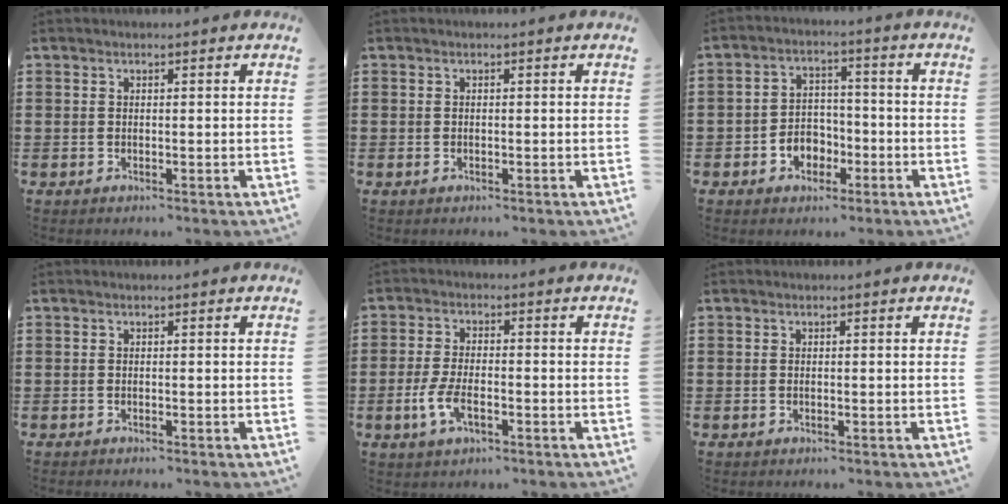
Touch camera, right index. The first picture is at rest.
{"total": 0.0}
{"total": 4.6, "force": [-2.2, 3.6, 1.8], "torque": [-0.030, 0.007, -0.045]}
{"total": 0.0}
{"total": 4.7, "force": [-1.7, 2.1, 3.8], "torque": [-0.085, -0.001, -0.036]}
{"total": 0.0}